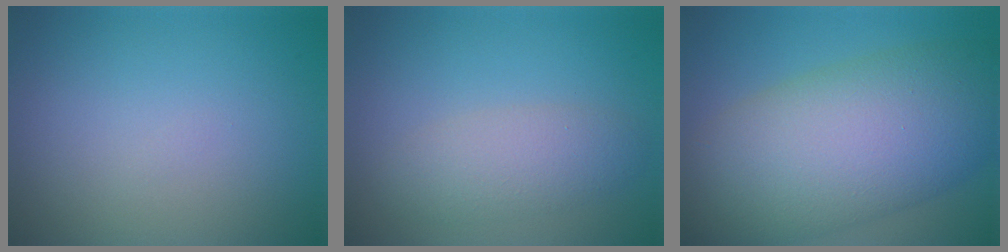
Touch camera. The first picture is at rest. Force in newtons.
{"total": 3.0, "press": 3.0, "slide": 0.2}
{"total": 12.4, "press": 12.3, "slide": 0.4}